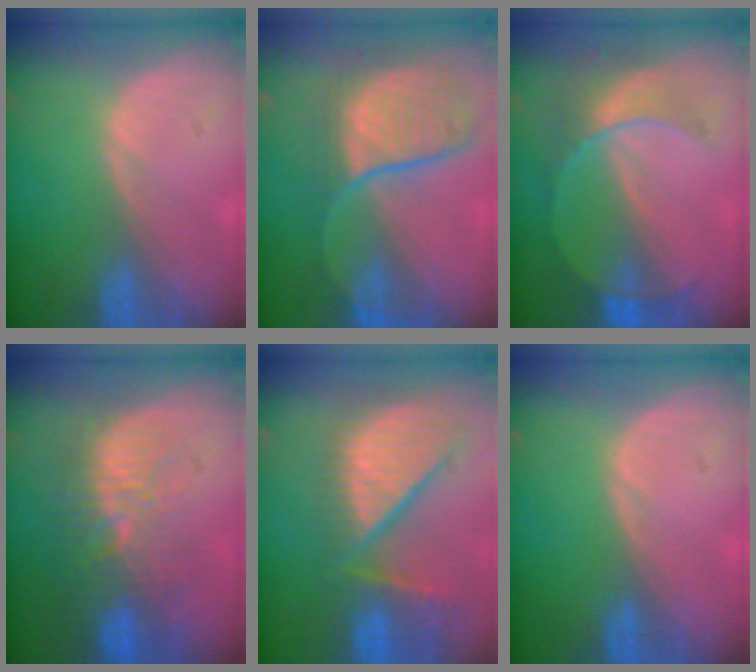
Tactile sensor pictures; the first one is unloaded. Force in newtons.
{"total": 9.6, "press": 9.0, "slide": 3.3}
{"total": 7.6, "press": 6.7, "slide": 3.6}
{"total": 10.9, "press": 9.6, "slide": 5.1}
{"total": 13.1, "press": 11.0, "slide": 7.1}
{"total": 0.0}